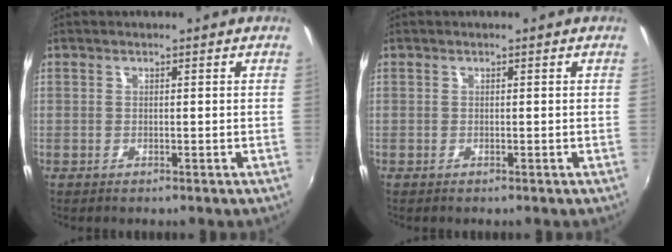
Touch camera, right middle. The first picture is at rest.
{"total": 0.0}